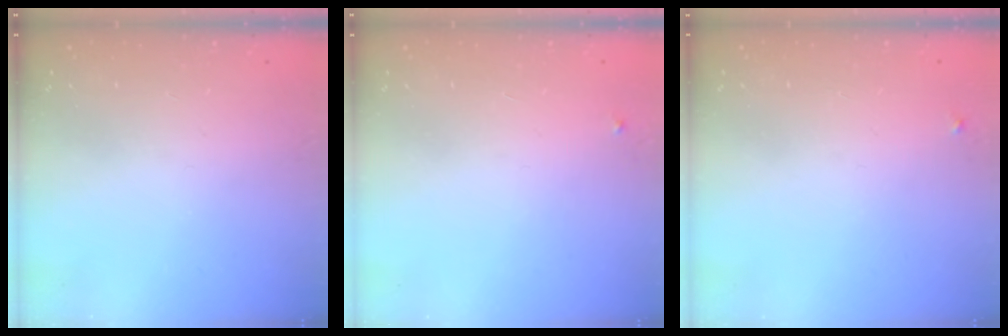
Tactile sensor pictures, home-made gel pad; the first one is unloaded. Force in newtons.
{"total": 2.7, "press": 2.7, "slide": 0.2}
{"total": 3.3, "press": 3.3, "slide": 0.4}